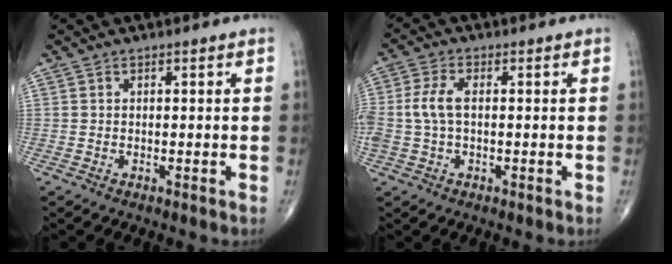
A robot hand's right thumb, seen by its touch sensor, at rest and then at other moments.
{"total": 5.5, "force": [0.0, 2.9, 4.7], "torque": [-0.125, 0.015, -0.001]}